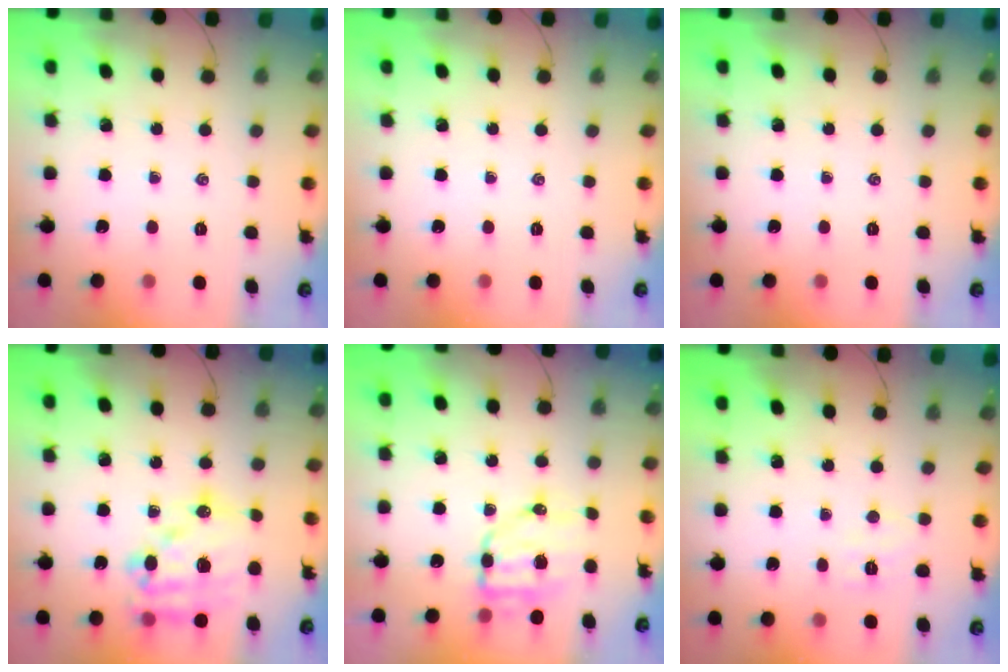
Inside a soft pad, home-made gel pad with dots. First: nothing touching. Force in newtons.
{"total": 0.0}
{"total": 0.0}
{"total": 18.4, "press": 18.0, "slide": 3.9}
{"total": 7.7, "press": 7.5, "slide": 1.7}
{"total": 5.5, "press": 5.4, "slide": 1.1}